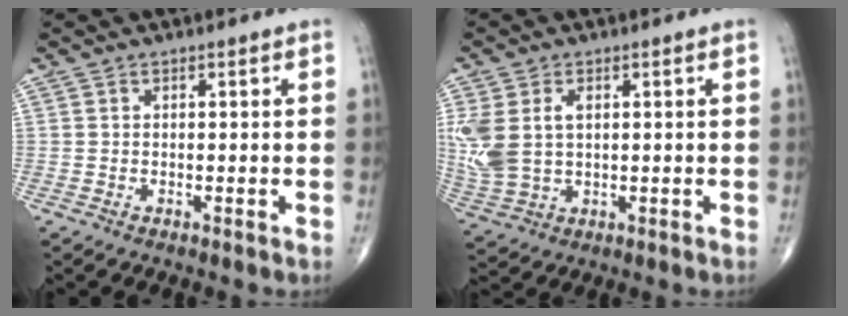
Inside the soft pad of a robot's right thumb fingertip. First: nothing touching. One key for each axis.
{"total": 10.2, "fx": 1.9, "fy": 6.7, "fz": 7.5, "tx": -0.177, "ty": 0.005, "tz": 0.050}